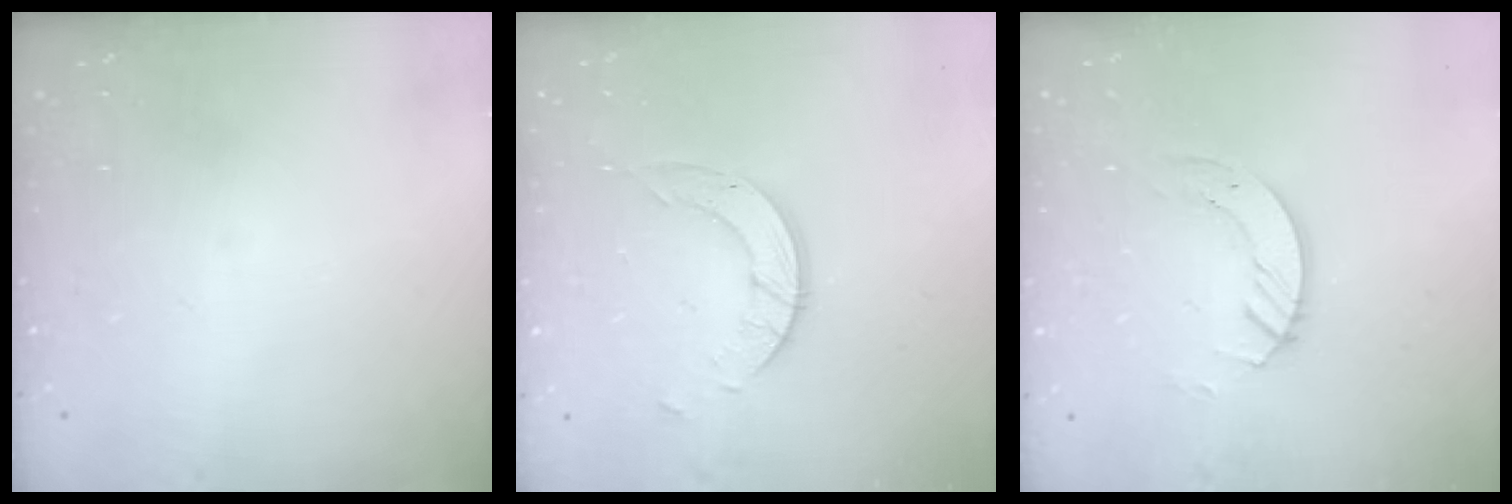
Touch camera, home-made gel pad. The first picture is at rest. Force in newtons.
{"total": 5.9, "press": 5.9, "slide": 0.5}
{"total": 5.2, "press": 5.2, "slide": 0.3}